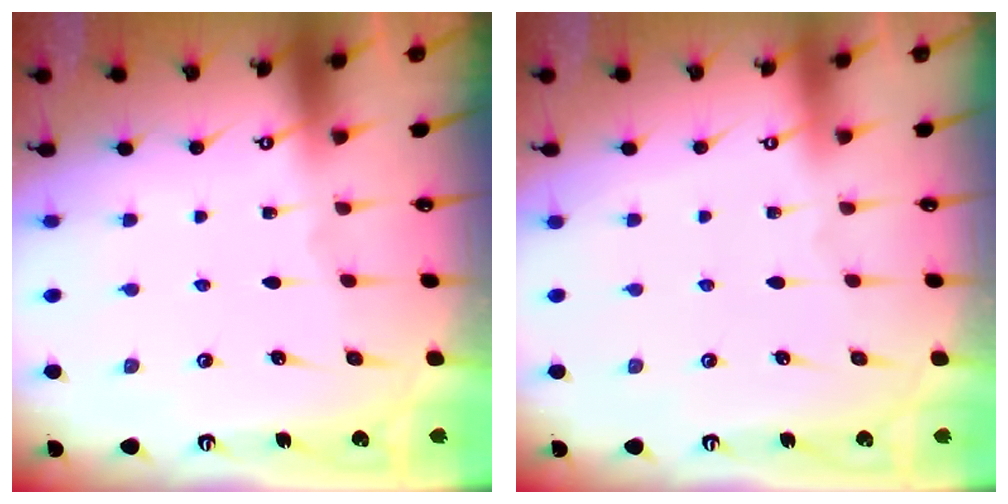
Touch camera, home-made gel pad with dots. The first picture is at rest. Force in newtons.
{"total": 3.9, "press": 3.9, "slide": 0.1}